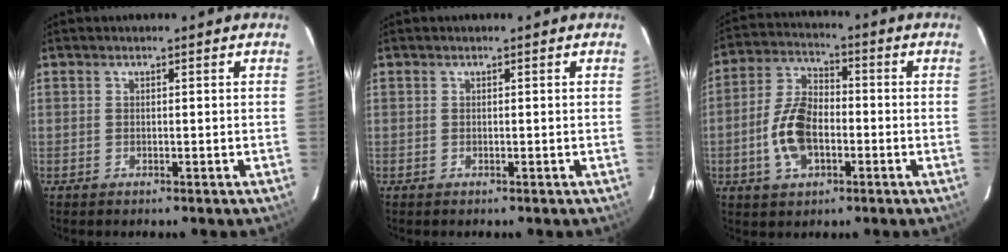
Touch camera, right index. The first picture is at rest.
{"total": 0.0}
{"total": 10.6, "force": [-2.9, 6.3, 8.1], "torque": [-0.168, 0.015, -0.049]}